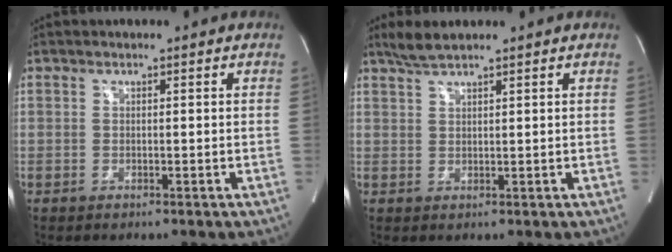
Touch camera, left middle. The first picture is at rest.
{"total": 3.2, "force": [2.8, 0.1, 1.5], "torque": [-0.040, 0.008, 0.059]}